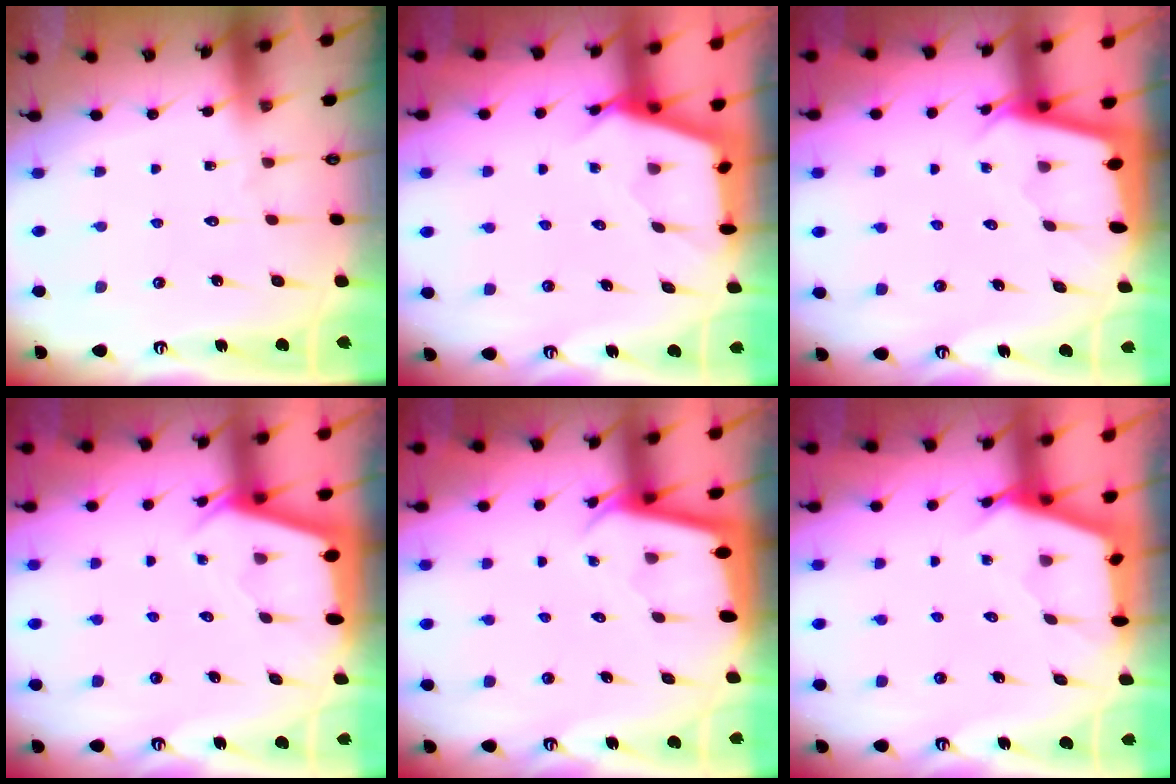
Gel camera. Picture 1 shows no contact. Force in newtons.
{"total": 2.6, "press": 2.6, "slide": 0.3}
{"total": 2.0, "press": 2.0, "slide": 0.2}
{"total": 2.3, "press": 2.3, "slide": 0.3}
{"total": 2.2, "press": 2.2, "slide": 0.1}
{"total": 2.6, "press": 2.6, "slide": 0.3}